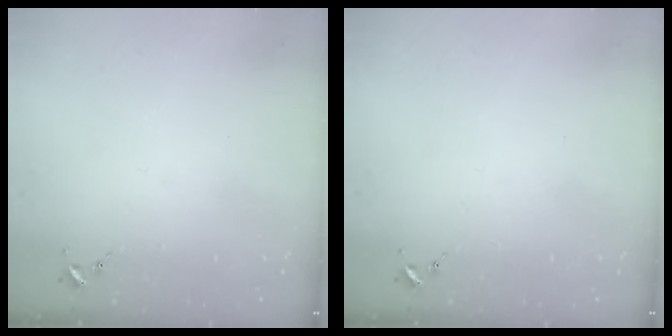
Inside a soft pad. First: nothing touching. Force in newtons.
{"total": 0.0}